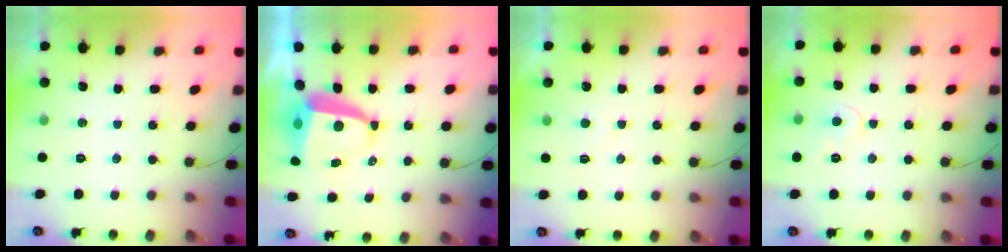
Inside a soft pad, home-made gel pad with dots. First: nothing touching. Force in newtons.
{"total": 7.7, "press": 7.6, "slide": 1.1}
{"total": 4.2, "press": 4.2, "slide": 0.4}
{"total": 5.5, "press": 5.5, "slide": 0.6}